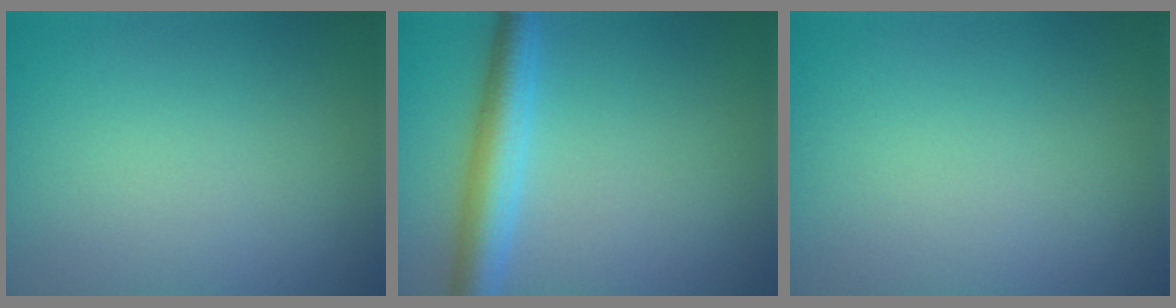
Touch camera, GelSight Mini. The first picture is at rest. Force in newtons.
{"total": 4.3, "press": 4.3, "slide": 0.1}
{"total": 0.0}